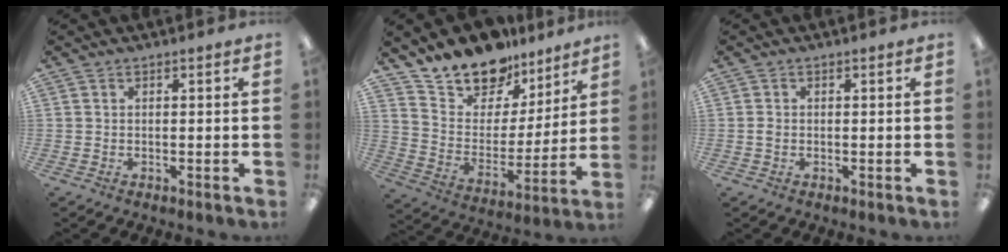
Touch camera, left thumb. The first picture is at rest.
{"total": 14.8, "force": [13.3, 6.4, 1.5], "torque": [-0.054, -0.118, 0.247]}
{"total": 0.9, "force": [-0.1, 0.7, 0.6], "torque": [-0.012, 0.004, -0.004]}